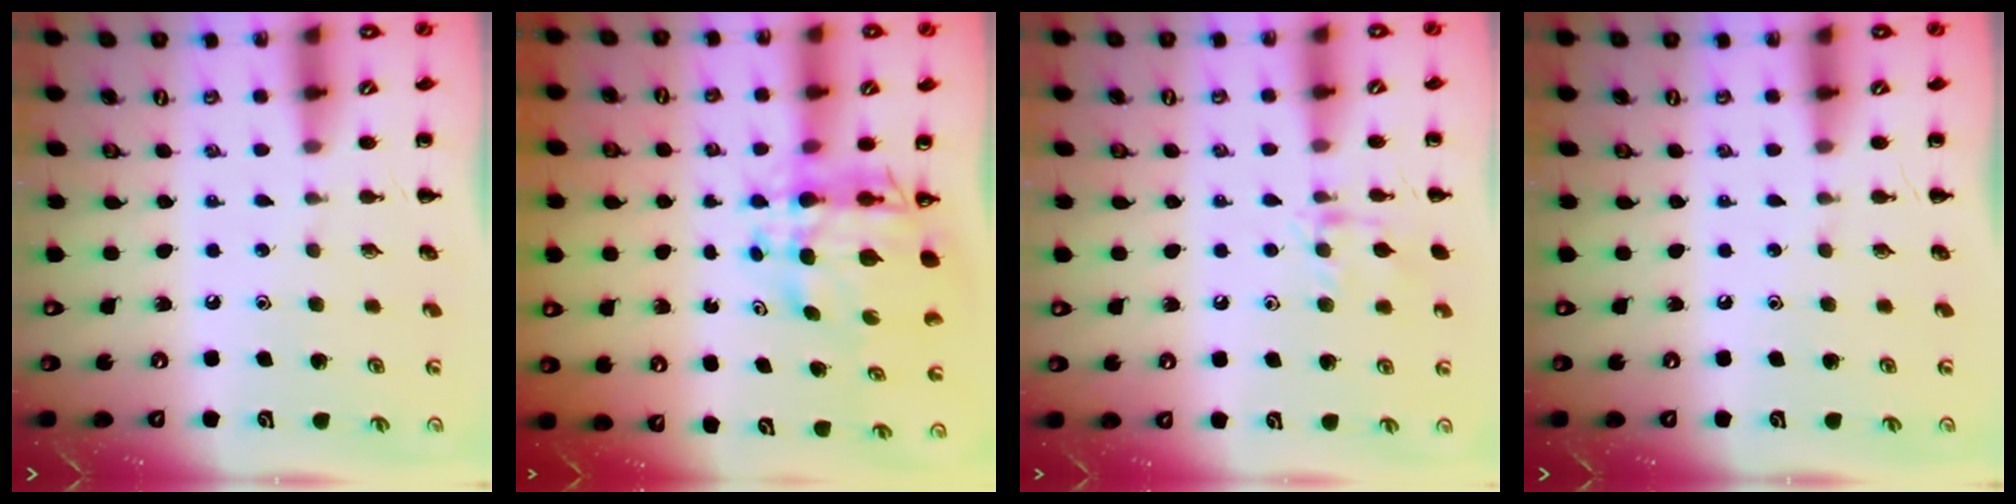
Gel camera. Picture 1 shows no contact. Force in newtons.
{"total": 8.6, "press": 8.0, "slide": 3.2}
{"total": 8.3, "press": 8.2, "slide": 1.2}
{"total": 0.0}